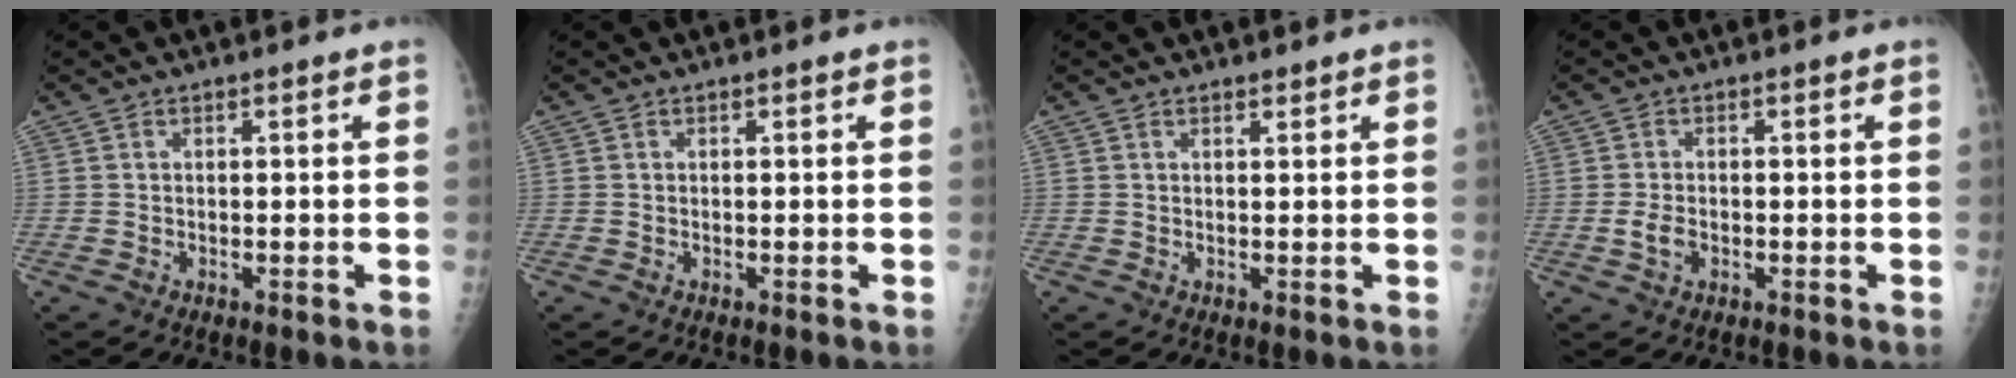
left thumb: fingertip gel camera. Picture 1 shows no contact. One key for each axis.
{"total": 0.0}
{"total": 0.8, "fx": 0.7, "fy": 0.2, "fz": 0.2, "tx": -0.003, "ty": -0.006, "tz": 0.012}
{"total": 2.8, "fx": -0.7, "fy": 1.9, "fz": 1.9, "tx": -0.031, "ty": 0.002, "tz": -0.013}